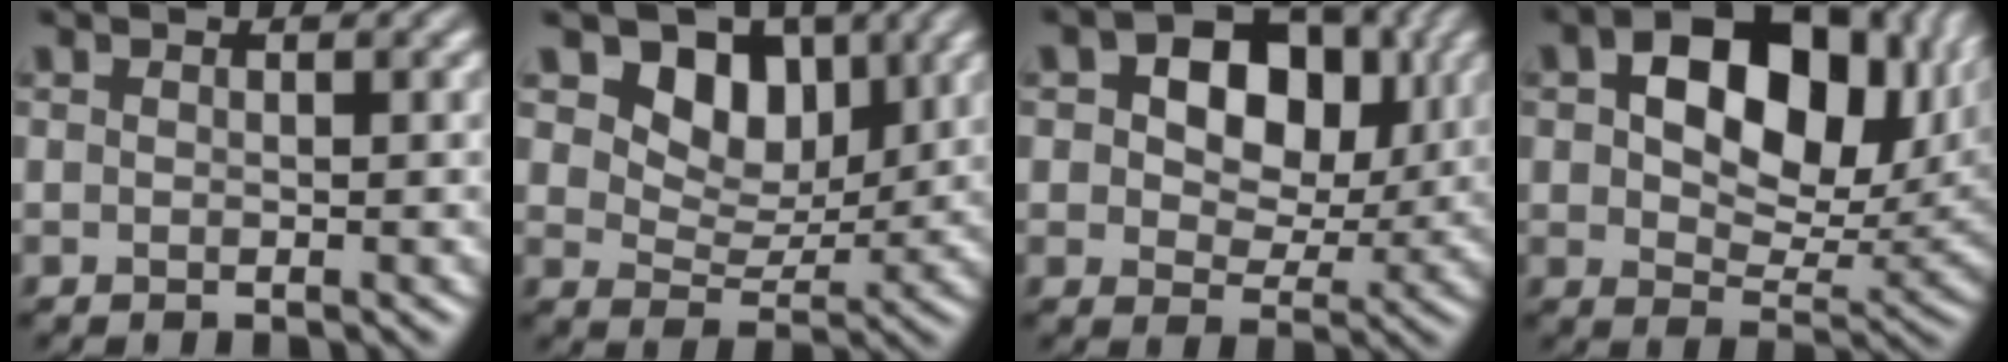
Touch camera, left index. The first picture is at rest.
{"total": 6.4, "force": [3.4, 4.3, 3.3], "torque": [-0.059, -0.024, 0.062]}
{"total": 9.7, "force": [2.4, 6.6, 6.7], "torque": [-0.097, 0.019, 0.027]}
{"total": 13.6, "force": [4.1, 8.3, 9.9], "torque": [-0.145, -0.002, 0.073]}